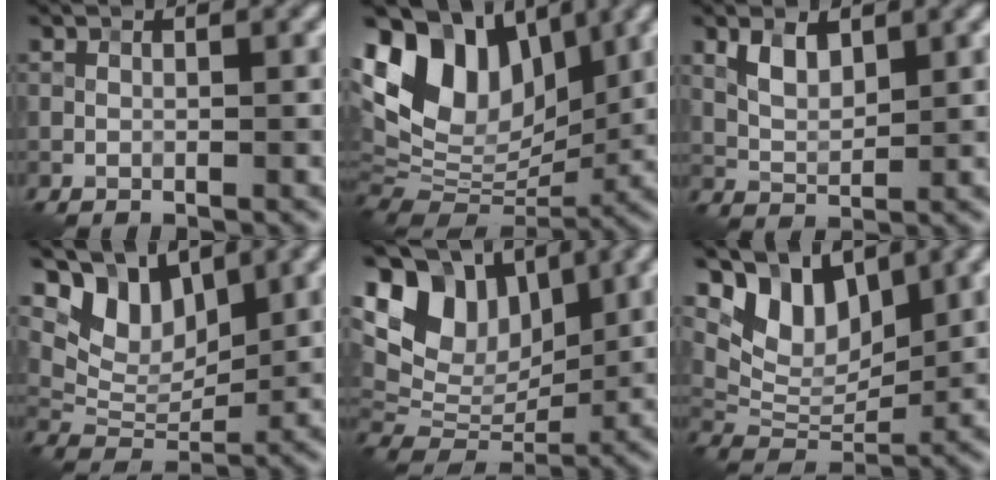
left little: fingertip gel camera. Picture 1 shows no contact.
{"total": 12.7, "force": [4.7, 8.3, 8.4], "torque": [-0.153, 0.024, 0.080]}
{"total": 2.8, "force": [1.5, 1.5, 1.9], "torque": [-0.042, -0.001, 0.031]}
{"total": 6.5, "force": [4.2, 3.6, 3.4], "torque": [-0.064, -0.006, 0.072]}
{"total": 9.1, "force": [3.9, 6.5, 5.1], "torque": [-0.096, 0.005, 0.070]}
{"total": 7.1, "force": [4.3, 4.0, 4.0], "torque": [-0.074, -0.006, 0.076]}